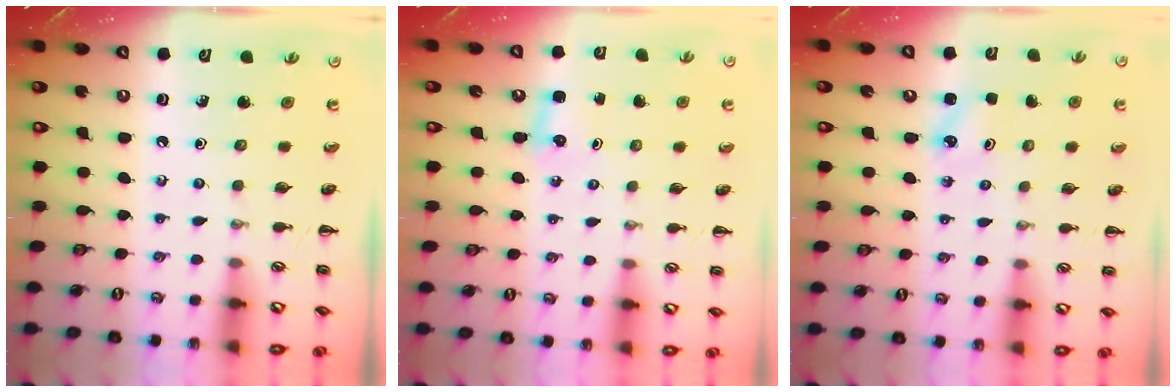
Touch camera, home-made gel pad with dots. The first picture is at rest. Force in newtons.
{"total": 2.1, "press": 2.0, "slide": 0.6}
{"total": 2.0, "press": 2.0, "slide": 0.6}